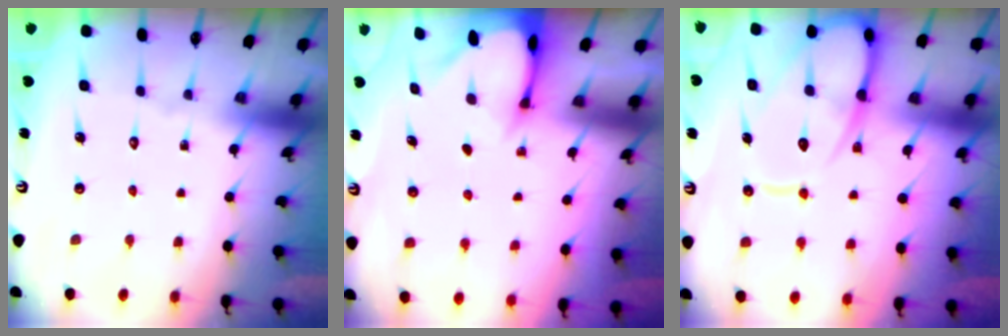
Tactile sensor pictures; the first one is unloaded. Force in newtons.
{"total": 2.0, "press": 2.0, "slide": 0.1}
{"total": 13.3, "press": 13.3, "slide": 1.3}